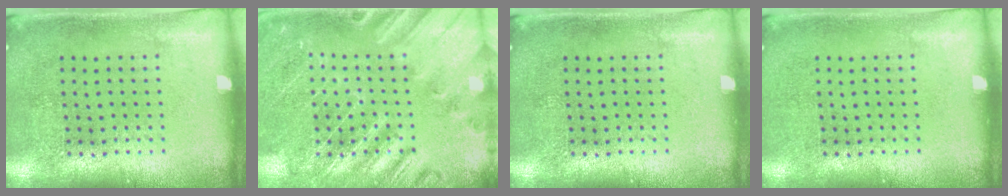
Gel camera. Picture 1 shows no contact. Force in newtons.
{"total": 2.6, "press": 2.6, "slide": 0.2}
{"total": 0.0}
{"total": 0.0}